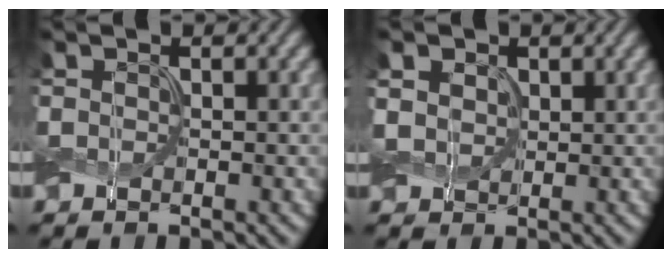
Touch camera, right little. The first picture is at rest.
{"total": 2.6, "force": [0.8, 2.2, 1.3], "torque": [-0.037, 0.000, 0.010]}